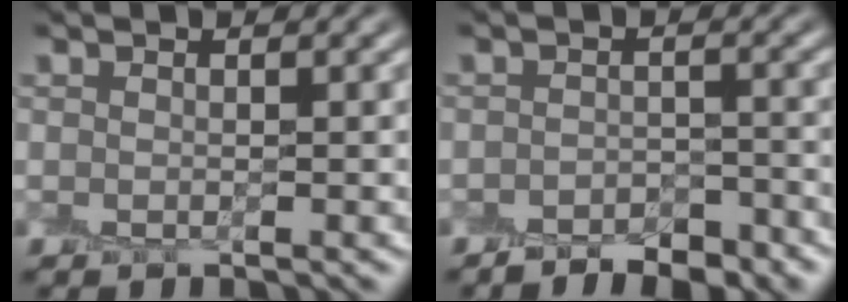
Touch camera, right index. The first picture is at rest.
{"total": 3.5, "force": [-3.0, 1.3, 1.3], "torque": [-0.010, 0.003, -0.046]}